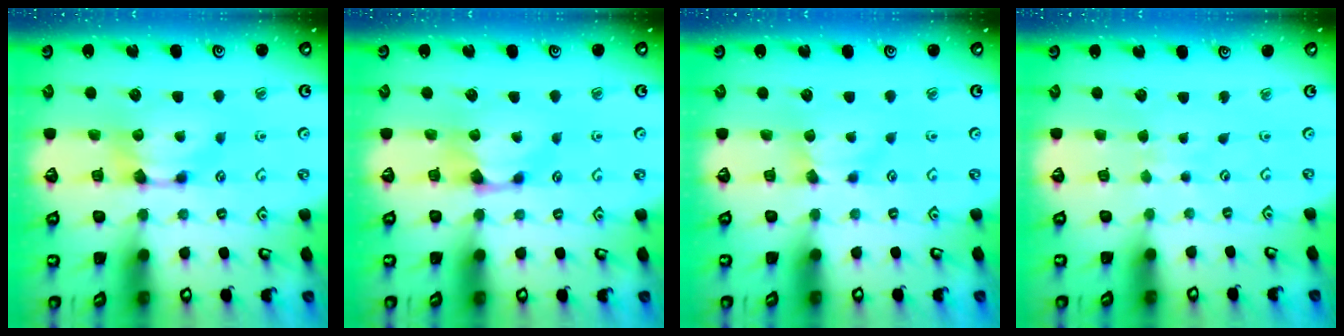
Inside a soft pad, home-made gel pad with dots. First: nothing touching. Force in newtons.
{"total": 0.8, "press": 0.3, "slide": 0.7}
{"total": 1.2, "press": 1.1, "slide": 0.4}
{"total": 3.8, "press": 3.8, "slide": 0.4}